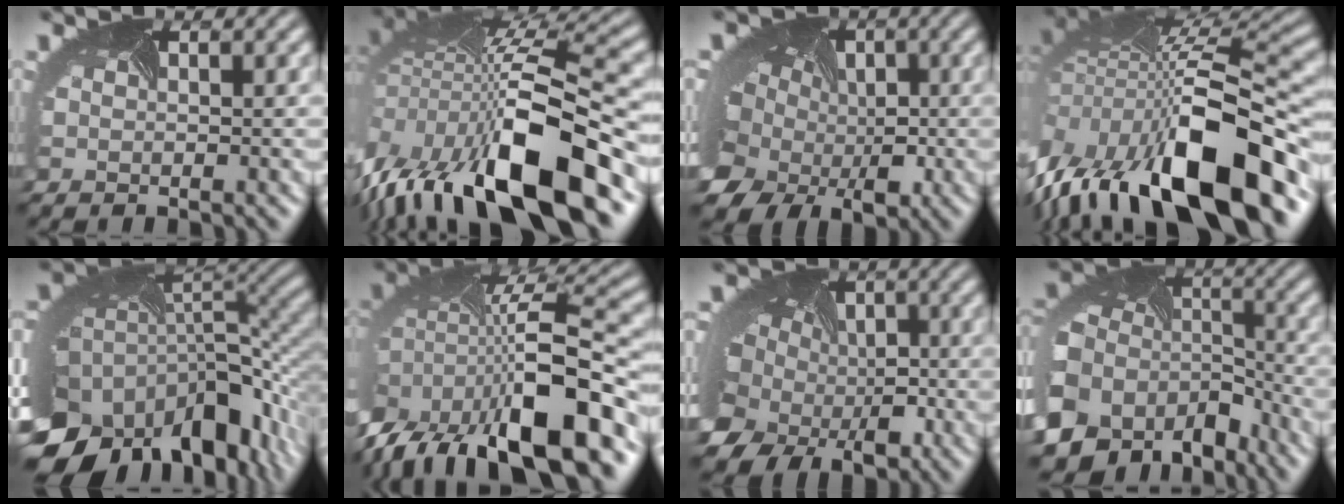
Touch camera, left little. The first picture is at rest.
{"total": 15.6, "force": [-7.4, 5.8, 12.5], "torque": [-0.225, 0.001, -0.127]}
{"total": 13.2, "force": [-1.3, 10.9, 7.2], "torque": [-0.158, -0.012, -0.045]}
{"total": 17.1, "force": [-7.9, 7.1, 13.4], "torque": [-0.241, -0.019, -0.124]}
{"total": 18.4, "force": [-8.8, 10.5, 12.3], "torque": [-0.241, -0.028, -0.121]}
{"total": 15.8, "force": [-7.8, 7.2, 11.6], "torque": [-0.210, -0.011, -0.115]}
{"total": 14.1, "force": [-2.7, 11.8, 7.1], "torque": [-0.163, -0.021, -0.071]}
{"total": 13.7, "force": [-7.3, 9.7, 6.4], "torque": [-0.170, -0.039, -0.102]}